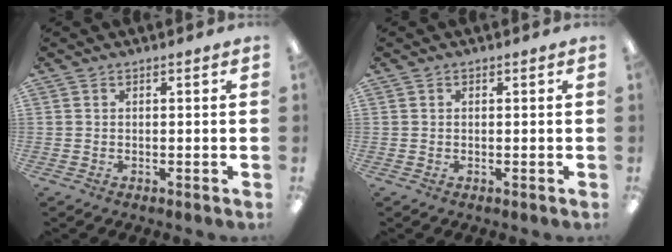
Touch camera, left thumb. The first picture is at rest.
{"total": 0.0}